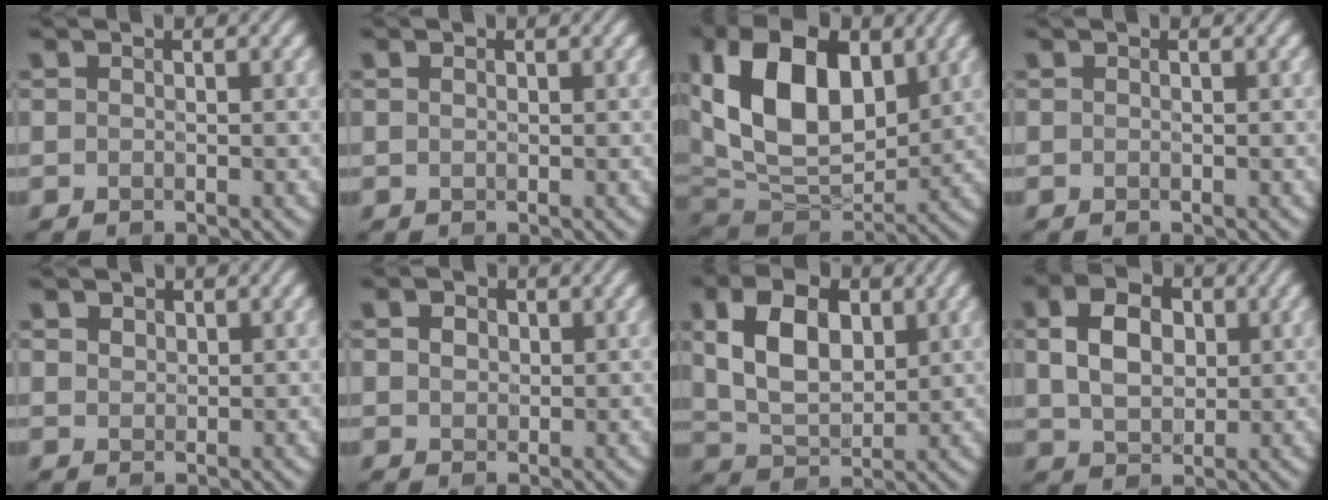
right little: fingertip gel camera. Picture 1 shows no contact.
{"total": 0.0}
{"total": 13.3, "force": [3.2, 8.2, 9.9], "torque": [-0.199, 0.007, 0.062]}
{"total": 0.0}
{"total": 1.4, "force": [0.7, 1.0, 0.5], "torque": [-0.022, 0.000, 0.024]}
{"total": 1.4, "force": [0.2, 1.2, 0.7], "torque": [-0.021, 0.003, 0.006]}
{"total": 7.0, "force": [1.3, 4.3, 5.4], "torque": [-0.115, 0.005, 0.029]}
{"total": 4.9, "force": [0.5, 3.5, 3.5], "torque": [-0.078, 0.004, 0.013]}